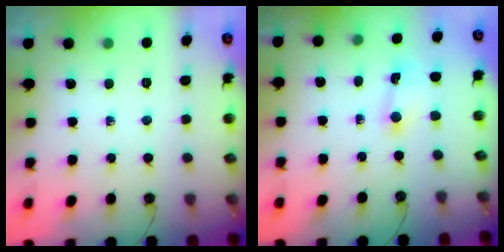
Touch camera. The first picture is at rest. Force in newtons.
{"total": 1.6, "press": 1.6, "slide": 0.3}